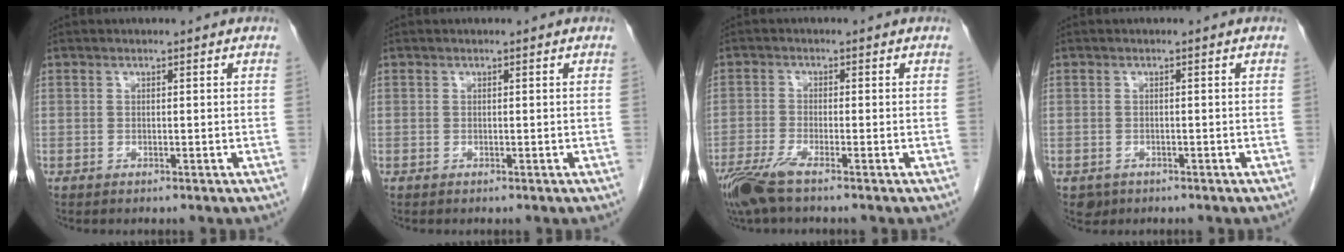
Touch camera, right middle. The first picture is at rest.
{"total": 0.0}
{"total": 5.5, "force": [-3.9, 0.4, 3.8], "torque": [-0.078, -0.015, -0.079]}
{"total": 1.6, "force": [-0.9, 1.3, 0.3], "torque": [-0.008, 0.002, -0.009]}